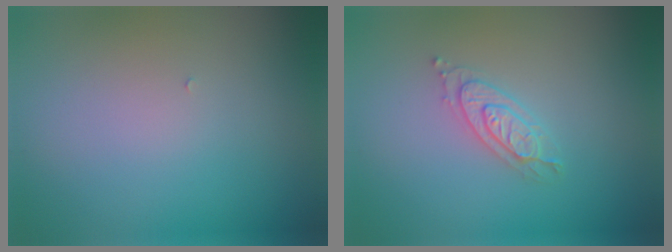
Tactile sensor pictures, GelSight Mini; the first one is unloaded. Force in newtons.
{"total": 2.6, "press": 2.6, "slide": 0.5}